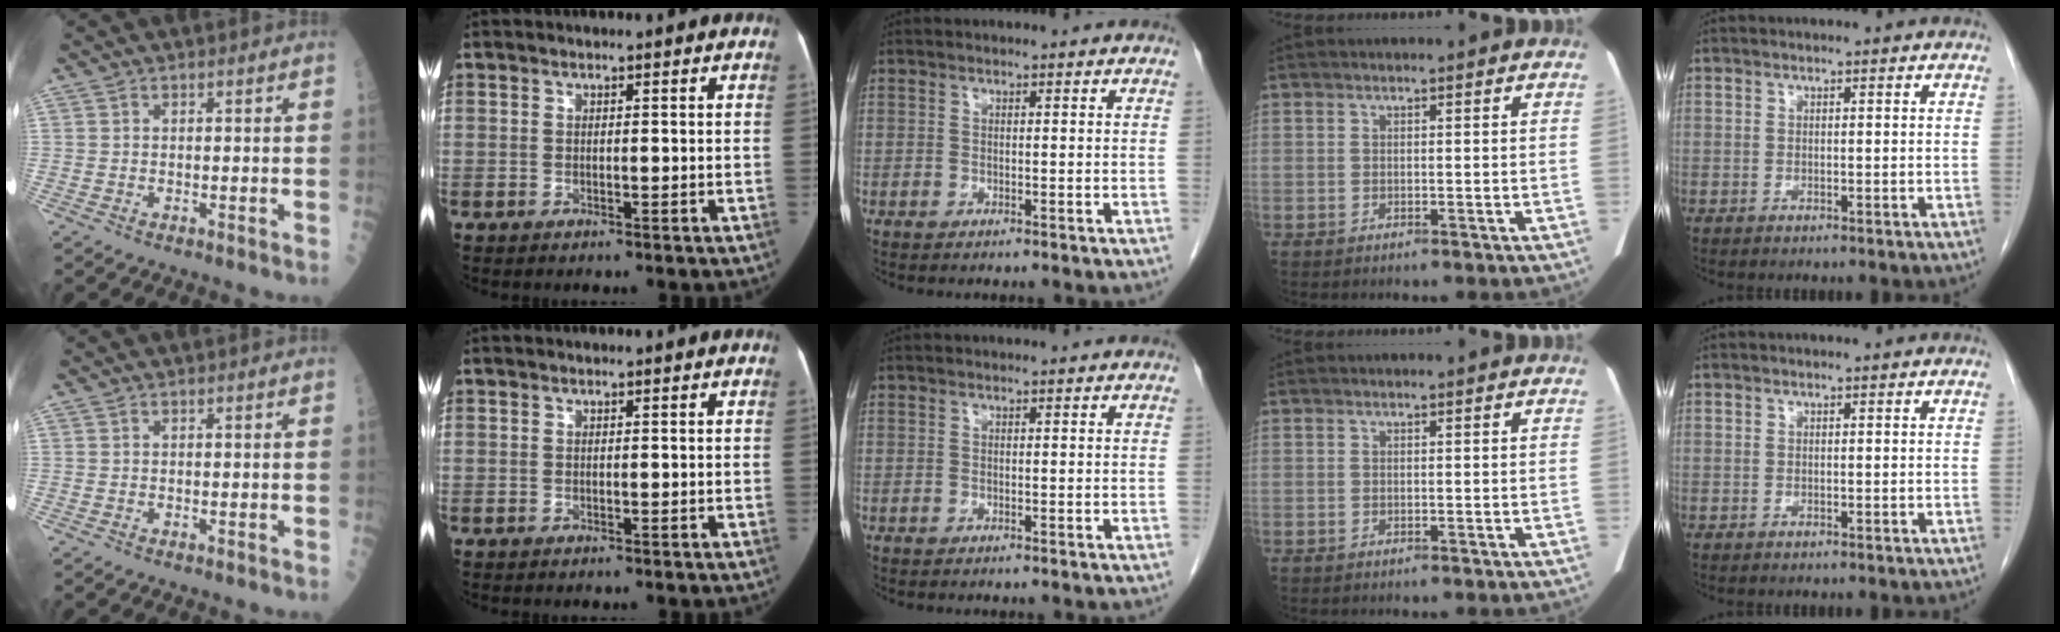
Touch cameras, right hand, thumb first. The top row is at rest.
{}